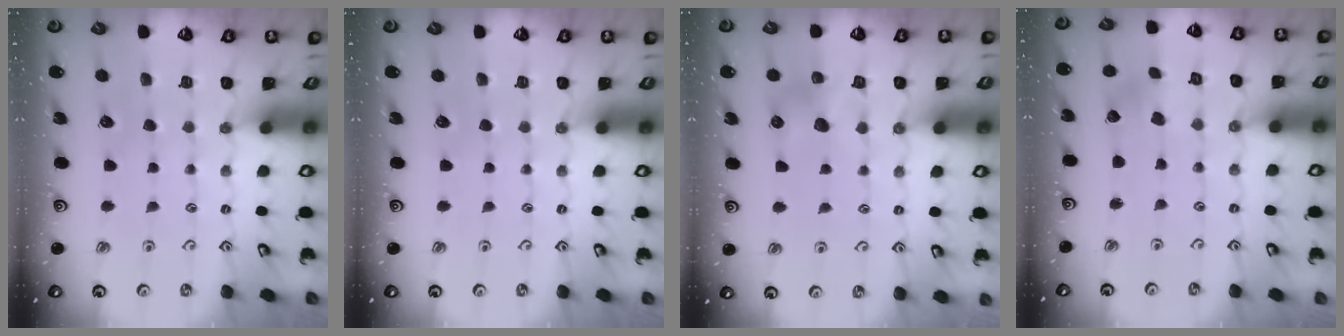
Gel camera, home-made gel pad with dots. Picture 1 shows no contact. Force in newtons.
{"total": 0.0}
{"total": 5.8, "press": 5.8, "slide": 0.1}
{"total": 1.6, "press": 1.6, "slide": 0.1}